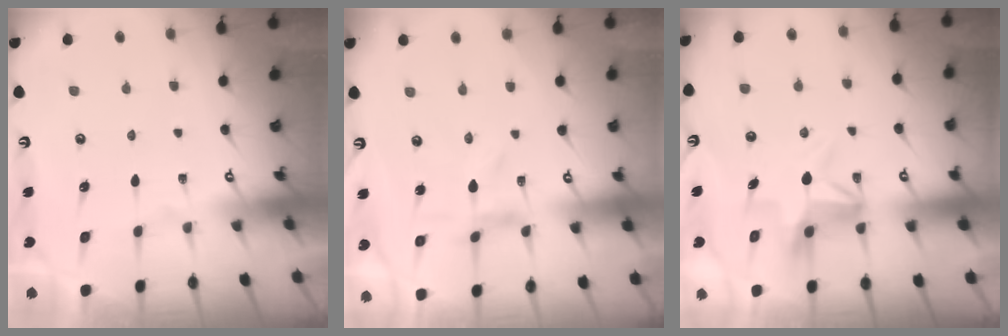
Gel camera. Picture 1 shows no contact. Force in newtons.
{"total": 0.0}
{"total": 6.2, "press": 6.2, "slide": 0.4}